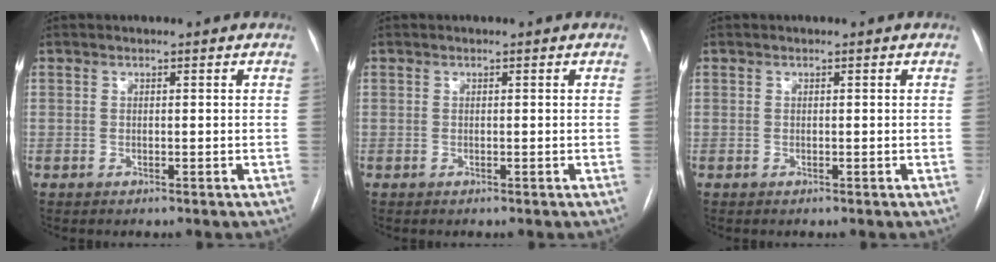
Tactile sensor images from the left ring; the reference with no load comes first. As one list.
[{"total": 0.0}, {"total": 0.0}]